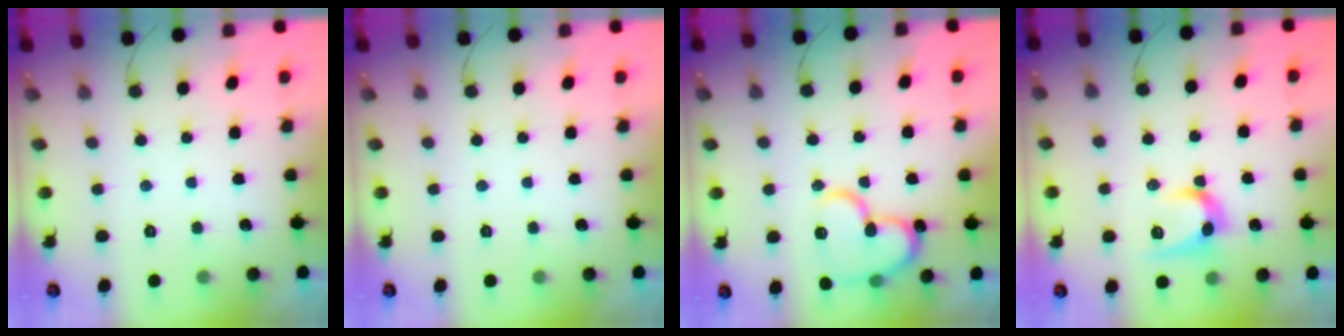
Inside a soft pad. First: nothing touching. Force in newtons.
{"total": 0.0}
{"total": 17.2, "press": 17.1, "slide": 1.6}
{"total": 10.1, "press": 10.0, "slide": 0.7}